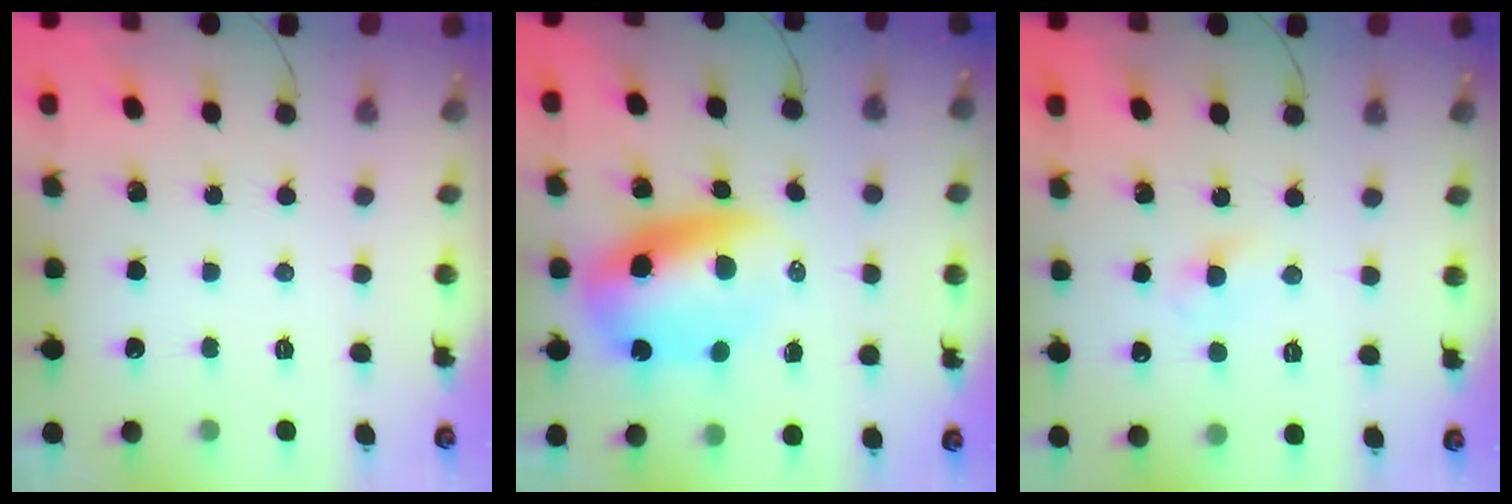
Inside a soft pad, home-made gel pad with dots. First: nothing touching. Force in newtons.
{"total": 11.1, "press": 10.7, "slide": 3.2}
{"total": 2.7, "press": 2.5, "slide": 1.1}